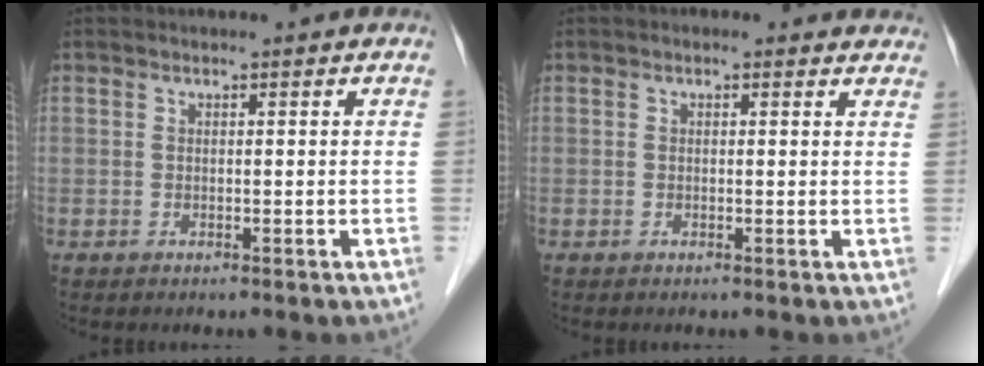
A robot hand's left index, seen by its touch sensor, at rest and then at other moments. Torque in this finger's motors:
{"motor_torque": [0.38, -1.40, 0.13, 0.01]}